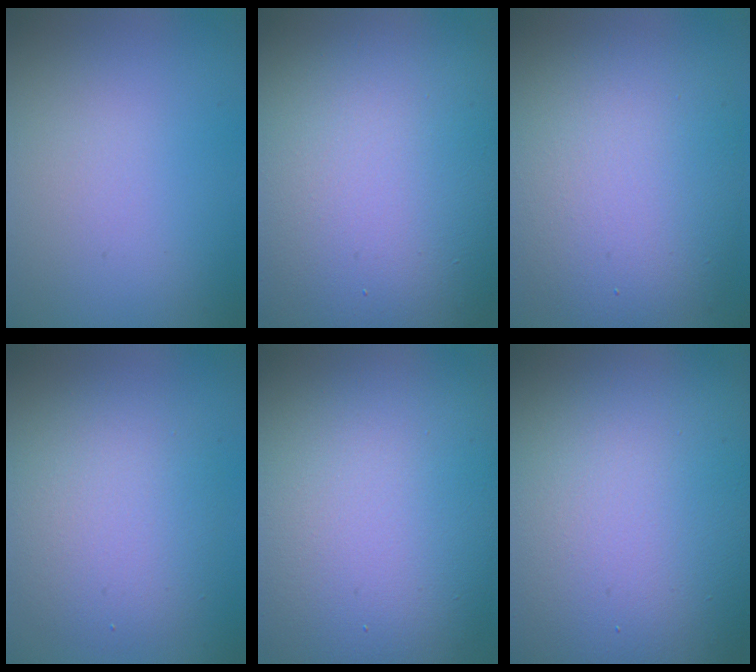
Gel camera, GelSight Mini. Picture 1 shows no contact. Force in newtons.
{"total": 19.6, "press": 19.6, "slide": 0.8}
{"total": 10.1, "press": 10.1, "slide": 0.5}
{"total": 5.1, "press": 5.1, "slide": 0.3}
{"total": 15.6, "press": 15.6, "slide": 1.0}
{"total": 20.3, "press": 20.3, "slide": 1.1}